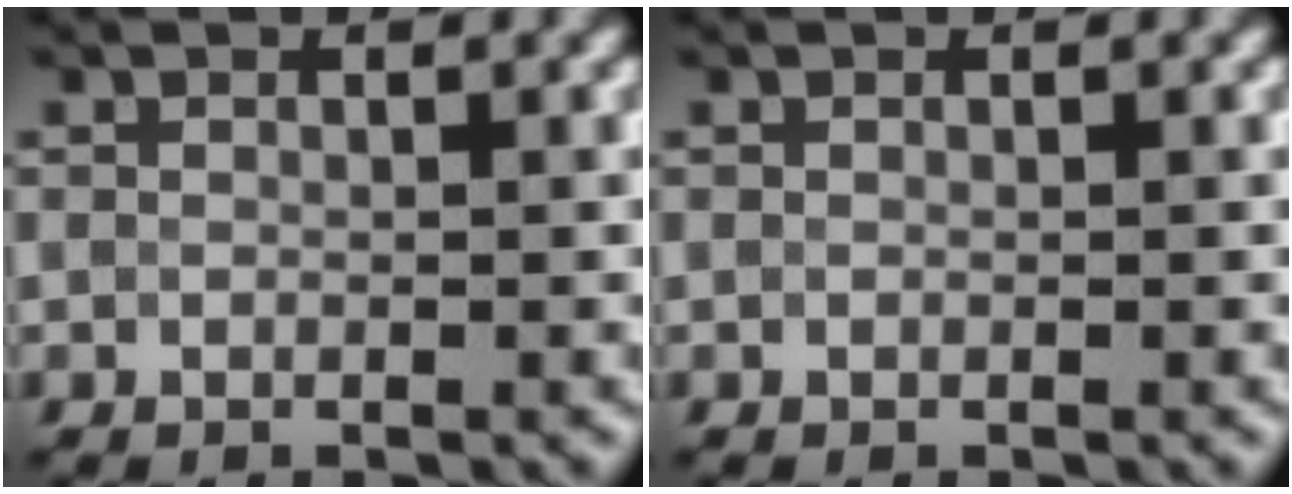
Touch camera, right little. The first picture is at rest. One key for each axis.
{"total": 0.0}